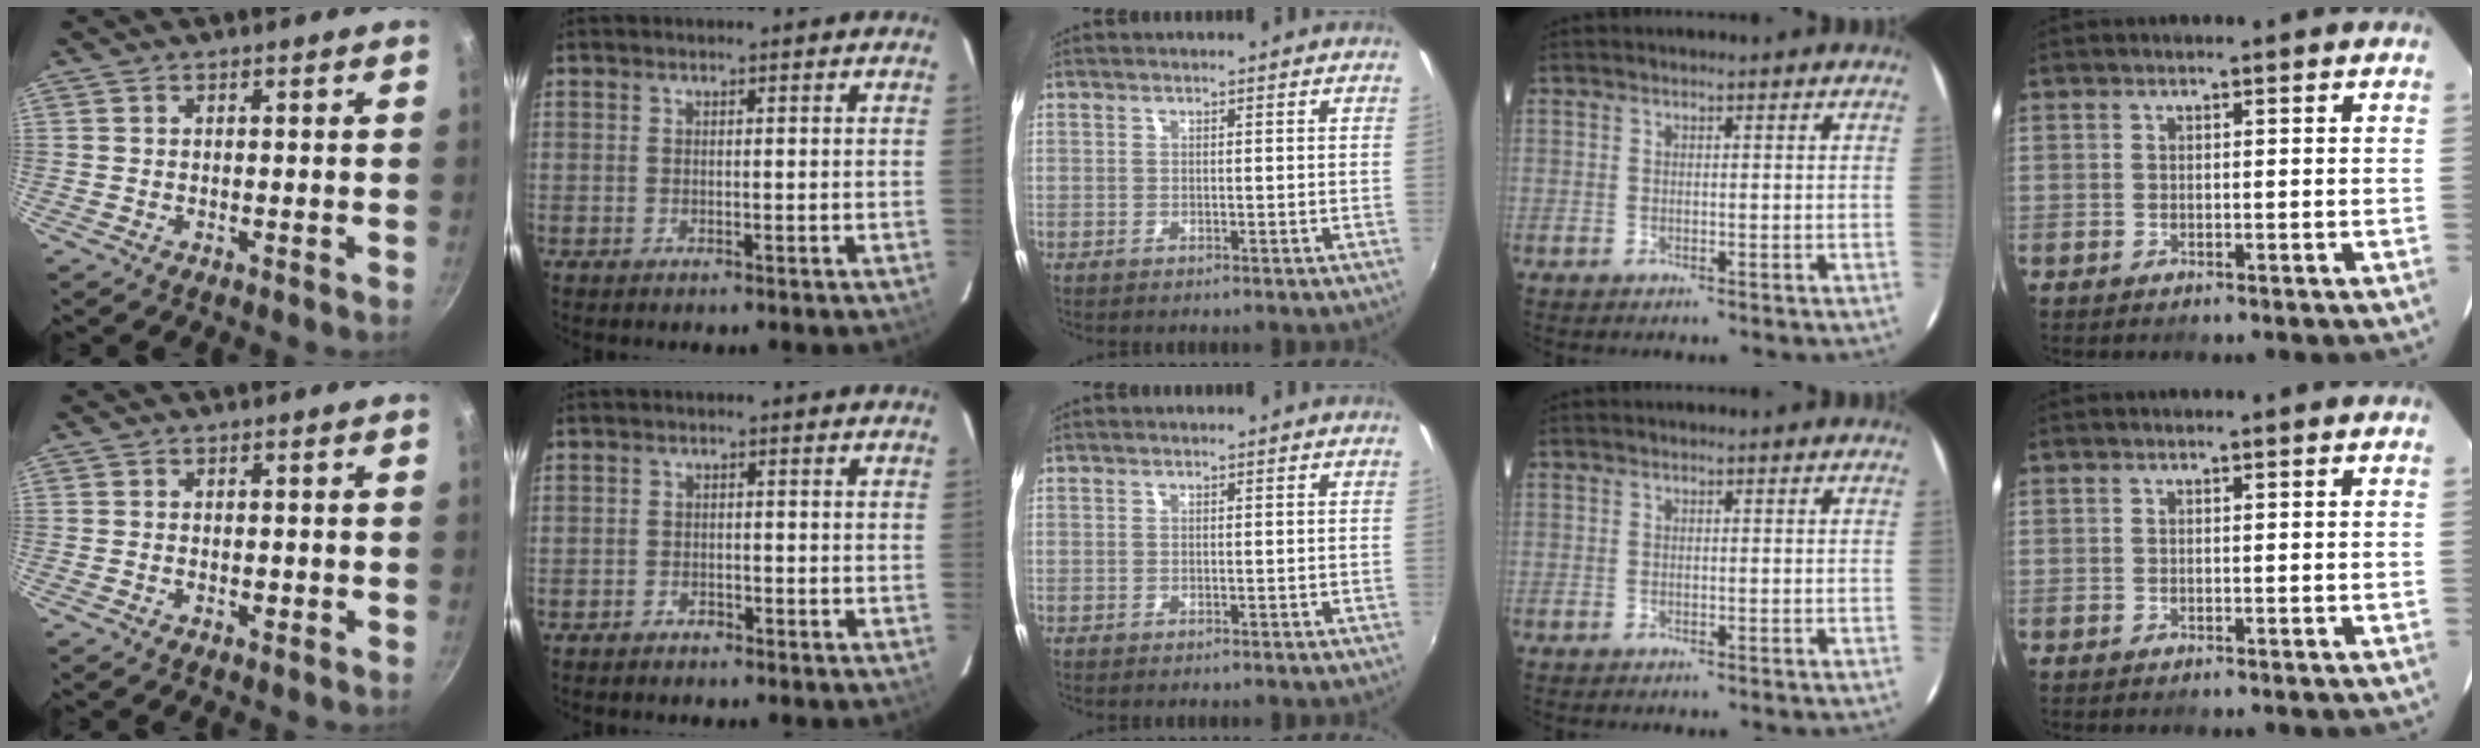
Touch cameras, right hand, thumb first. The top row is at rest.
{"thumb": {"total": 1.5, "force": [-0.4, 0.9, 1.1], "torque": [-0.017, 0.002, -0.008]}, "index": {"total": 1.8, "force": [-1.6, 0.9, 0.2], "torque": [-0.010, 0.003, -0.028]}}